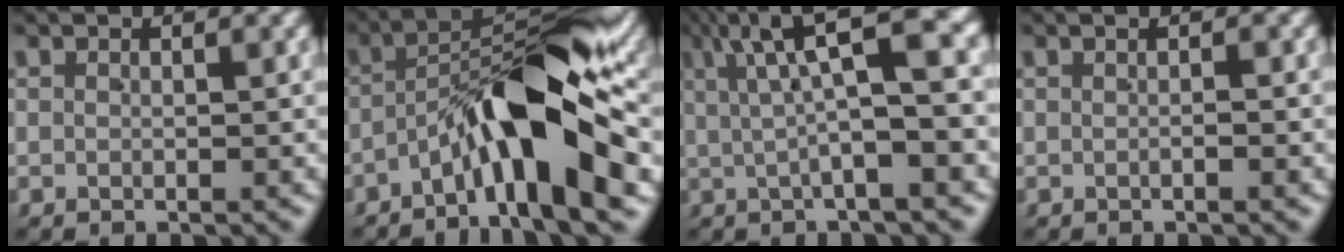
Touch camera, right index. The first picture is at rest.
{"total": 9.7, "force": [-1.9, 2.7, 9.1], "torque": [-0.135, 0.006, -0.032]}
{"total": 7.5, "force": [2.7, 1.7, 6.8], "torque": [-0.091, 0.030, 0.036]}
{"total": 0.6, "force": [-0.1, -0.1, 0.5], "torque": [-0.006, 0.005, -0.004]}